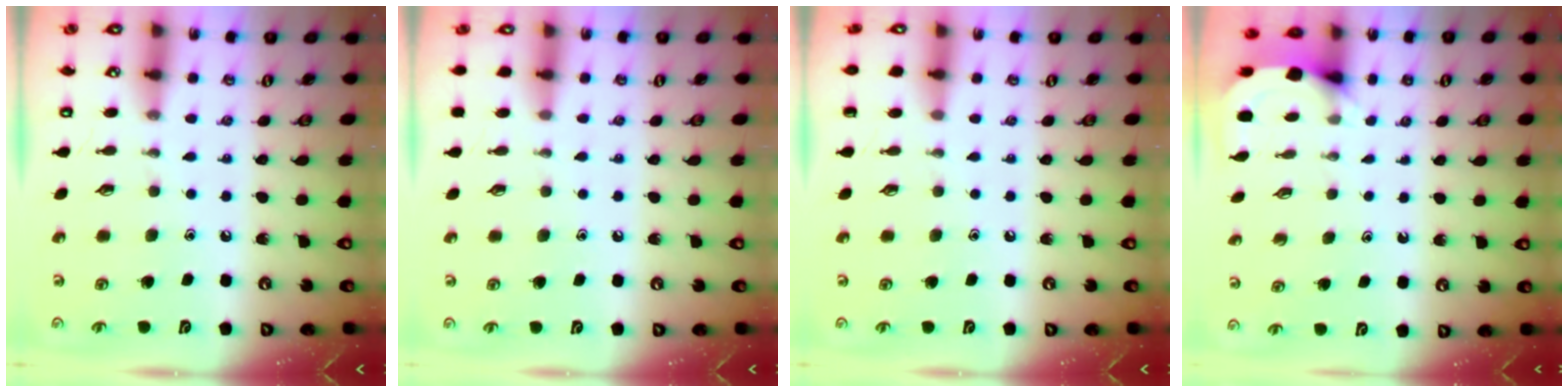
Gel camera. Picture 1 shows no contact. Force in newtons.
{"total": 3.3, "press": 3.3, "slide": 0.5}
{"total": 0.0}
{"total": 3.5, "press": 3.4, "slide": 0.4}